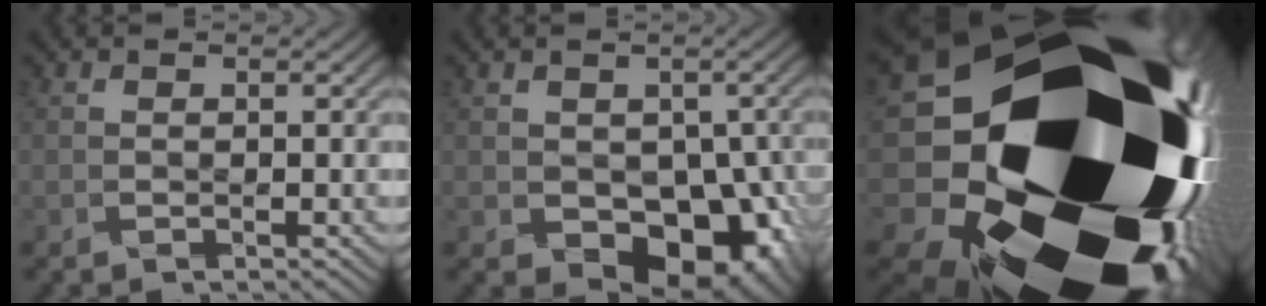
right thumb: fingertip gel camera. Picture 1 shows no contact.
{"total": 10.6, "force": [-2.7, 8.2, 6.2], "torque": [-0.082, -0.013, -0.050]}
{"total": 23.5, "force": [-3.3, 17.5, 15.2], "torque": [-0.238, -0.039, -0.111]}